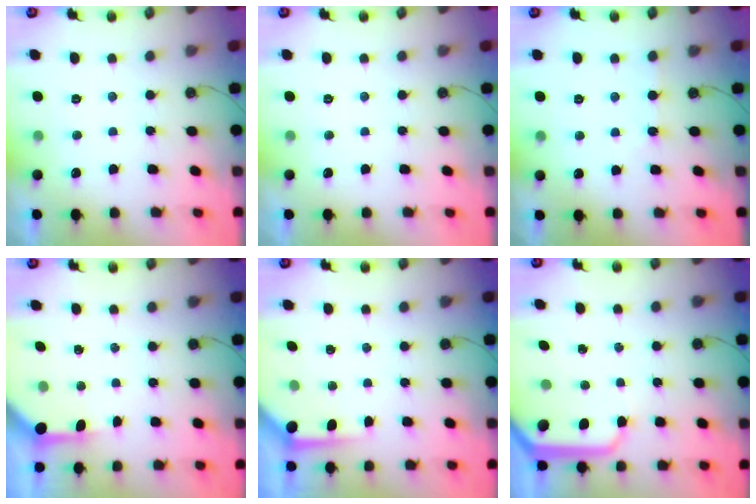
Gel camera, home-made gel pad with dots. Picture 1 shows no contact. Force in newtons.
{"total": 0.0}
{"total": 2.7, "press": 2.7, "slide": 0.5}
{"total": 3.5, "press": 3.5, "slide": 0.5}
{"total": 4.3, "press": 4.2, "slide": 0.3}
{"total": 9.0, "press": 9.0, "slide": 0.7}